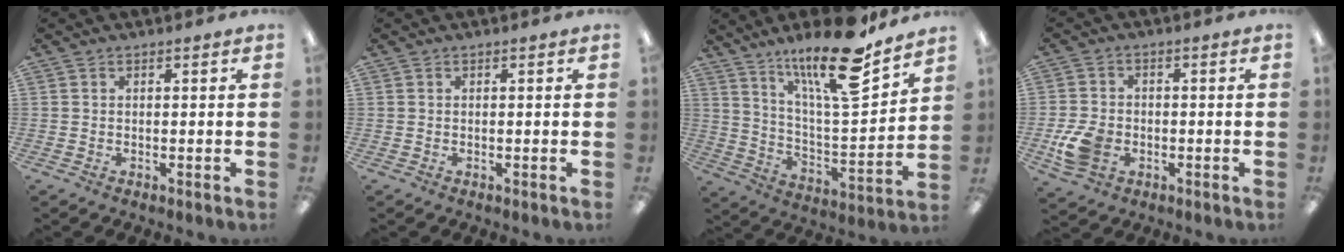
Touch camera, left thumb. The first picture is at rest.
{"total": 0.0}
{"total": 20.1, "force": [14.7, 4.8, 12.9], "torque": [-0.219, -0.092, 0.239]}
{"total": 7.7, "force": [-2.3, 5.7, 4.6], "torque": [-0.088, 0.009, -0.039]}